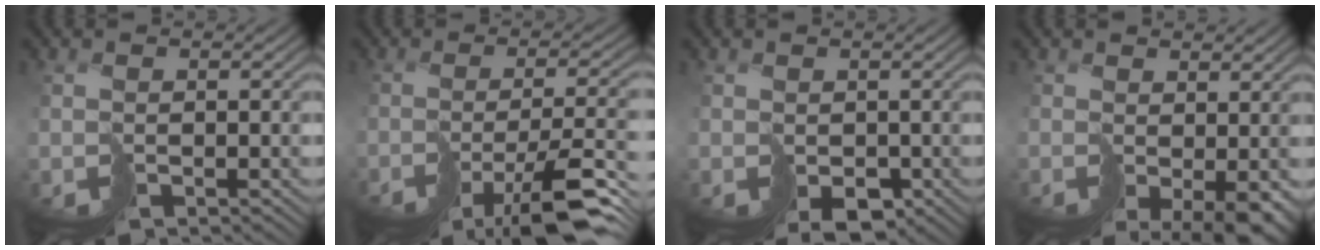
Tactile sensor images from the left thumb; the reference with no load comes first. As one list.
[{"total": 9.1, "force": [-5.6, 1.7, 7.0], "torque": [-0.105, -0.007, -0.083]}, {"total": 2.8, "force": [-0.8, 2.2, 1.5], "torque": [-0.025, -0.007, -0.004]}, {"total": 7.2, "force": [-2.8, 3.6, 5.7], "torque": [-0.104, -0.031, -0.022]}]